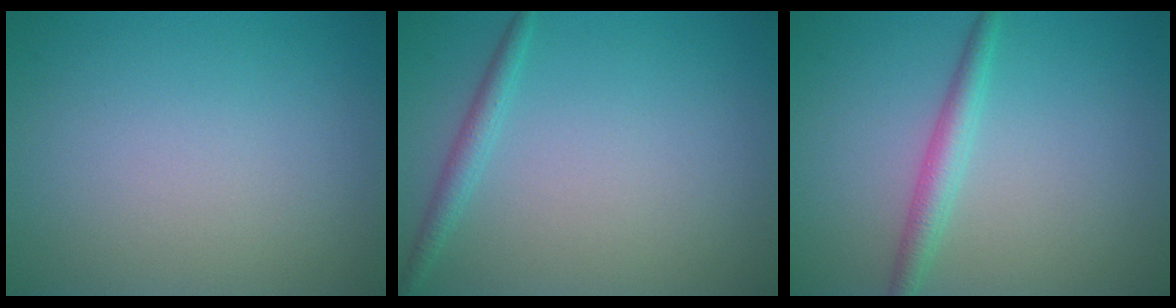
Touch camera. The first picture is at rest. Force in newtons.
{"total": 1.6, "press": 1.6, "slide": 0.1}
{"total": 2.4, "press": 2.4, "slide": 0.1}